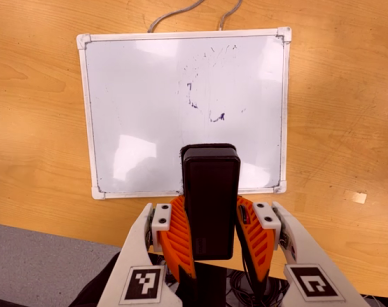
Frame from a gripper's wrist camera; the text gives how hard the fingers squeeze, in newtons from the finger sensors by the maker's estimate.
{"total": 9.4, "left": 8.0, "right": 10.8}